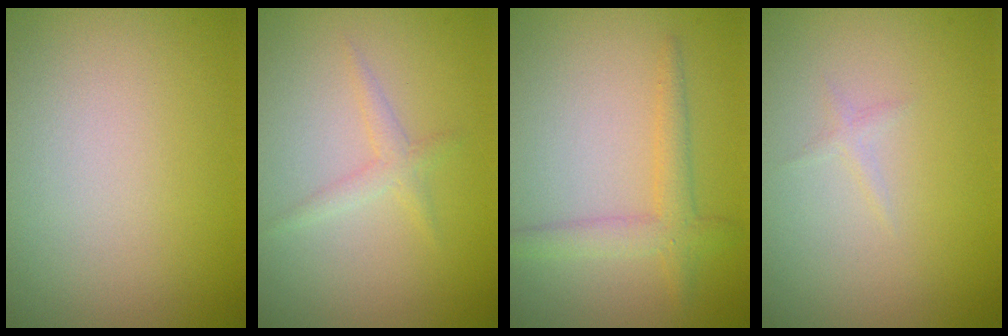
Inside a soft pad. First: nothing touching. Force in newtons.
{"total": 1.4, "press": 1.4, "slide": 0.0}
{"total": 2.7, "press": 2.7, "slide": 0.0}
{"total": 0.5, "press": 0.5, "slide": 0.0}